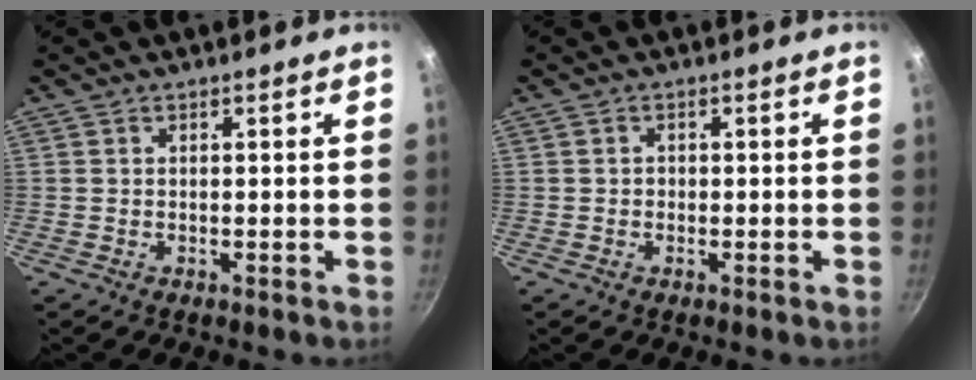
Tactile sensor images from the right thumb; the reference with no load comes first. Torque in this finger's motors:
{"motor_torque": [-0.24, -0.16, 0.11, -0.32, -0.03]}